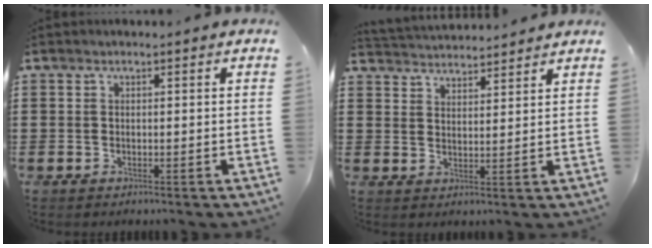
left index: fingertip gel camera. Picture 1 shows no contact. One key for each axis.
{"total": 3.2, "fx": 3.2, "fy": 0.0, "fz": -0.4, "tx": -0.005, "ty": -0.015, "tz": 0.058}